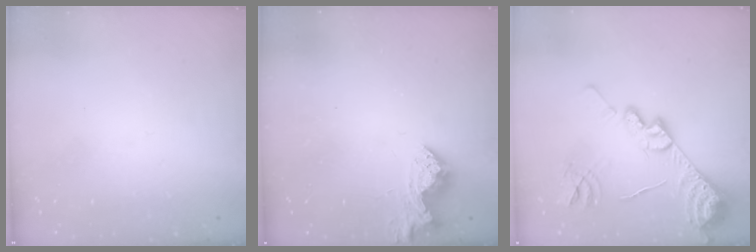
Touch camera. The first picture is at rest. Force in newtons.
{"total": 13.7, "press": 13.6, "slide": 0.9}
{"total": 18.4, "press": 18.3, "slide": 1.5}